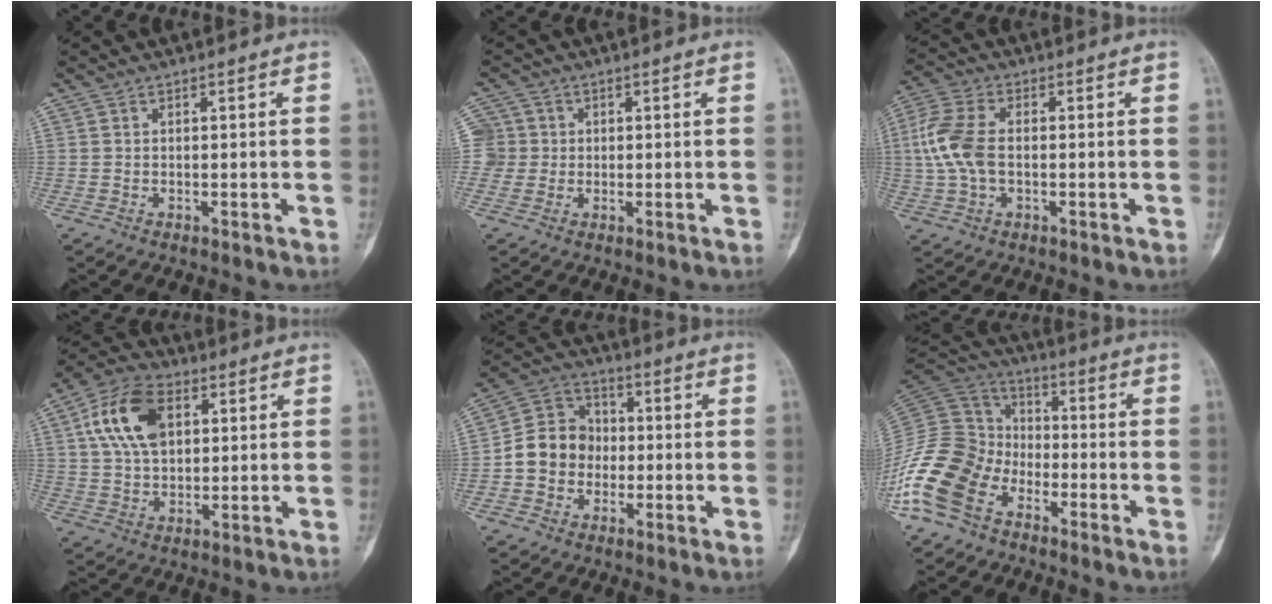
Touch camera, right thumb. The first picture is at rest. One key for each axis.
{"total": 5.2, "fx": 0.5, "fy": 5.2, "fz": 0.4, "tx": 0.016, "ty": 0.012, "tz": 0.003}
{"total": 9.5, "fx": 0.0, "fy": 5.6, "fz": 7.6, "tx": -0.181, "ty": 0.018, "tz": -0.004}
{"total": 13.2, "fx": 4.0, "fy": 8.3, "fz": 9.5, "tx": -0.166, "ty": 0.007, "tz": 0.070}
{"total": 10.4, "fx": -1.4, "fy": 9.1, "fz": 4.9, "tx": -0.060, "ty": 0.036, "tz": -0.038}
{"total": 18.2, "fx": -9.4, "fy": 12.4, "fz": 9.4, "tx": -0.193, "ty": 0.062, "tz": -0.190}